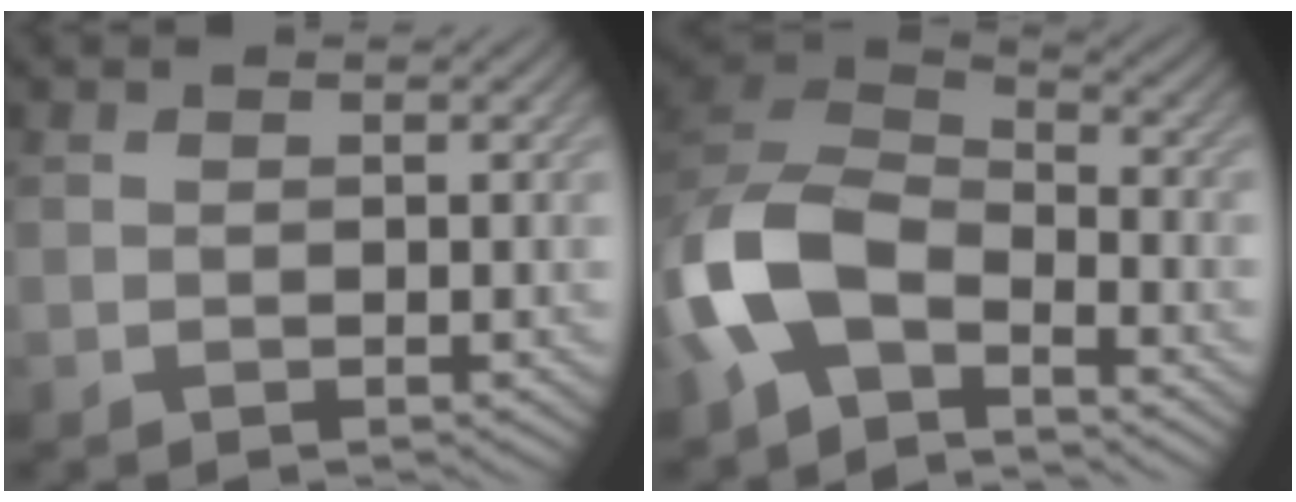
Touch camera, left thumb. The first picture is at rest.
{"total": 11.1, "force": [-5.4, 6.1, 7.5], "torque": [-0.171, -0.004, -0.123]}